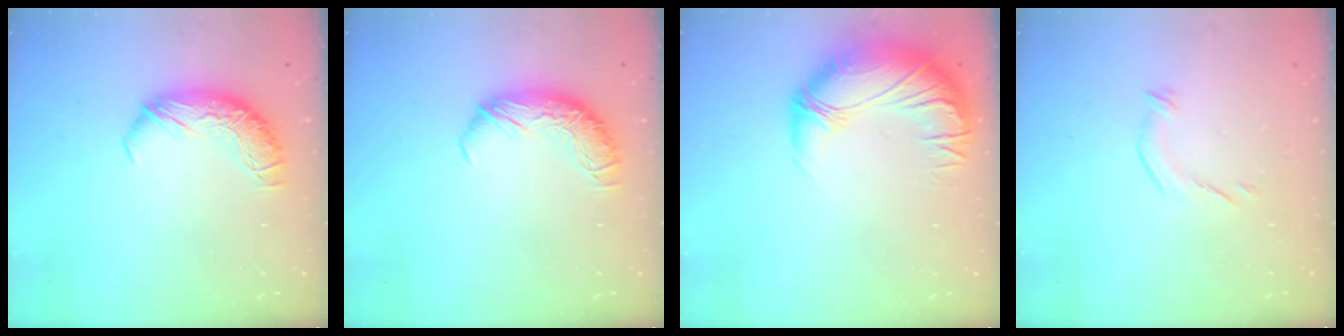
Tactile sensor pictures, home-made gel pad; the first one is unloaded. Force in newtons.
{"total": 0.0}
{"total": 3.4, "press": 1.5, "slide": 3.1}
{"total": 5.5, "press": 5.4, "slide": 0.9}